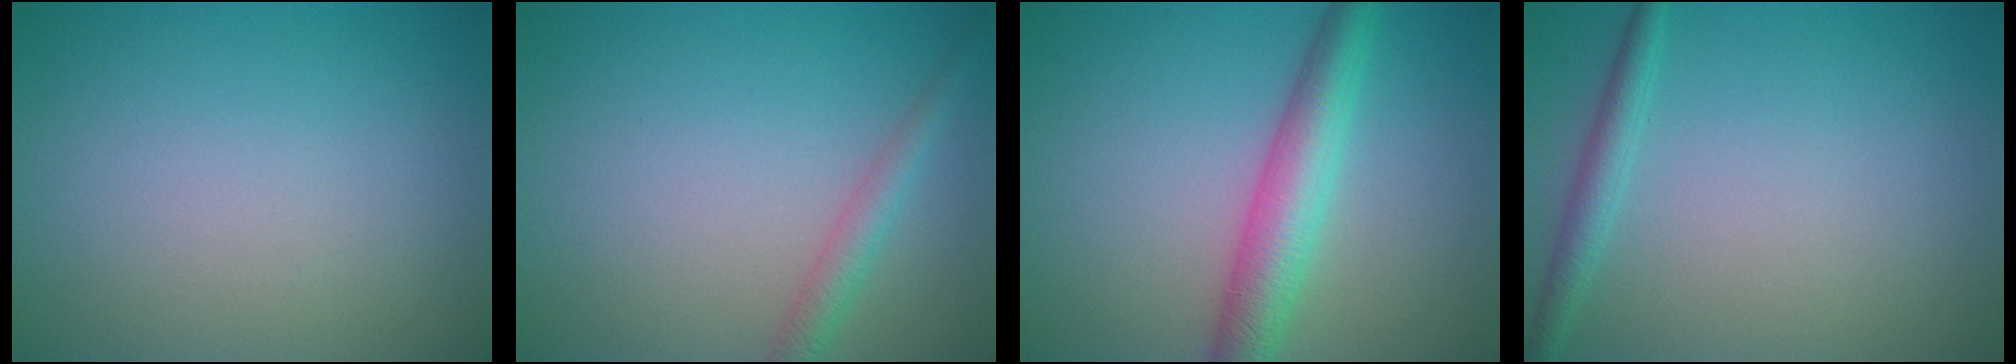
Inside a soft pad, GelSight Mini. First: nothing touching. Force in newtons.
{"total": 2.1, "press": 2.1, "slide": 0.1}
{"total": 5.0, "press": 5.0, "slide": 0.1}
{"total": 1.8, "press": 1.8, "slide": 0.1}